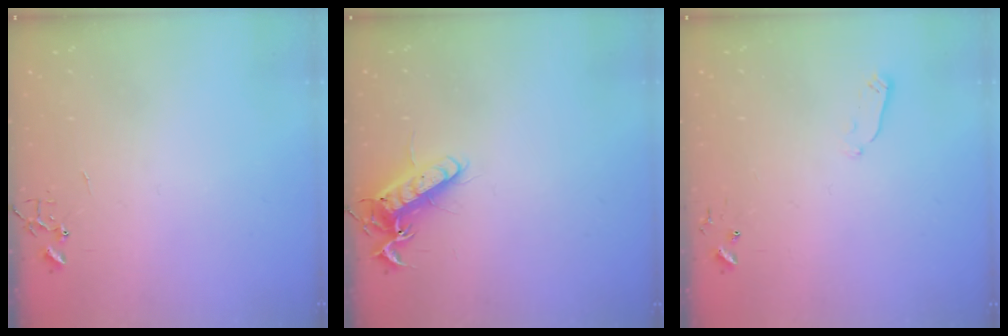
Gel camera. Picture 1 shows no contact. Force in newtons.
{"total": 13.2, "press": 13.2, "slide": 1.3}
{"total": 2.9, "press": 2.9, "slide": 0.4}